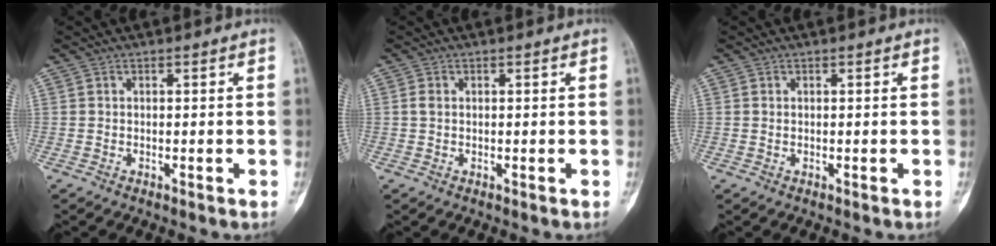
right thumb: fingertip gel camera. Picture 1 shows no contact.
{"total": 1.3, "force": [0.2, 0.9, 0.8], "torque": [-0.018, 0.002, 0.003]}
{"total": 0.0}